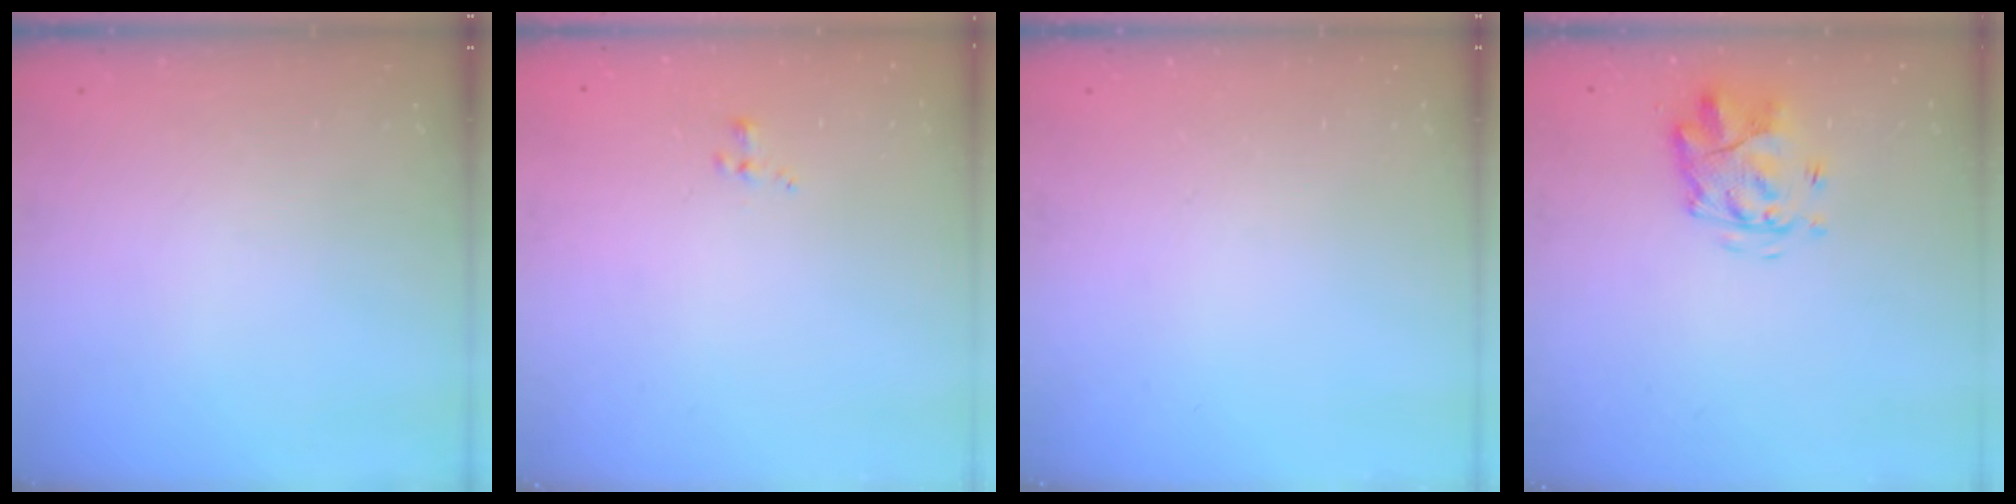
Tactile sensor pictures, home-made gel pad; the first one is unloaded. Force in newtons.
{"total": 0.8, "press": 0.6, "slide": 0.6}
{"total": 0.0}
{"total": 3.8, "press": 3.4, "slide": 1.6}